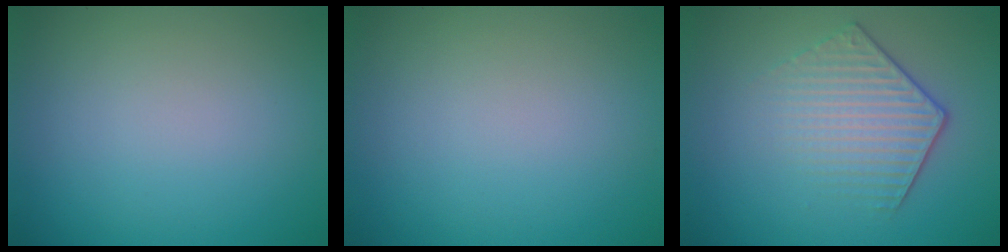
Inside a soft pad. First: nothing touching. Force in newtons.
{"total": 0.0}
{"total": 4.0, "press": 3.2, "slide": 2.3}